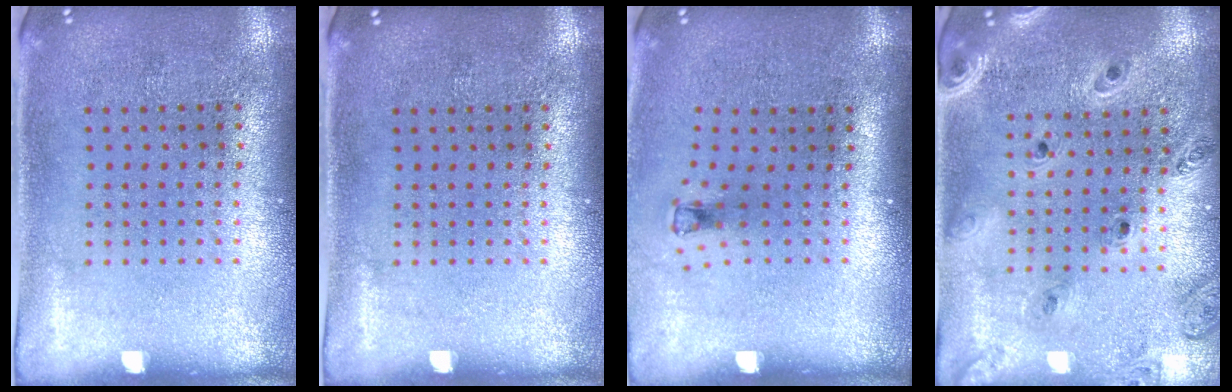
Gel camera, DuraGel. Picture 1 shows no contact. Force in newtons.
{"total": 0.0}
{"total": 0.7, "press": 0.3, "slide": 0.6}
{"total": 1.3, "press": 1.3, "slide": 0.2}